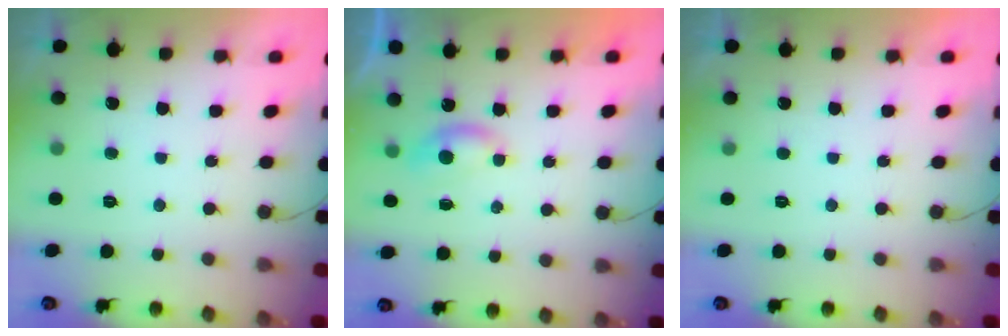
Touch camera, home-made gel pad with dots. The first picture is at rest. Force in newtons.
{"total": 4.5, "press": 4.5, "slide": 0.4}
{"total": 0.0}